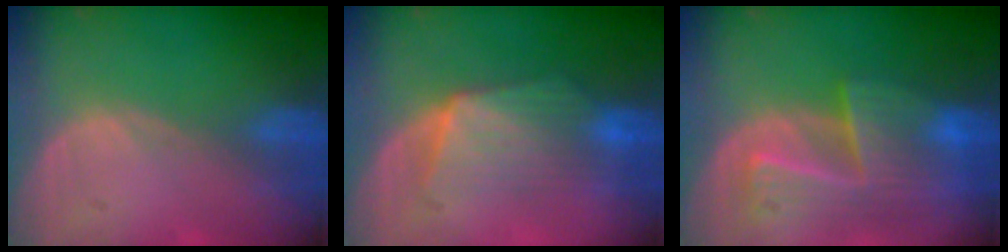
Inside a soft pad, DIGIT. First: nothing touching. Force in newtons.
{"total": 7.3, "press": 7.1, "slide": 1.6}
{"total": 8.9, "press": 8.3, "slide": 3.3}